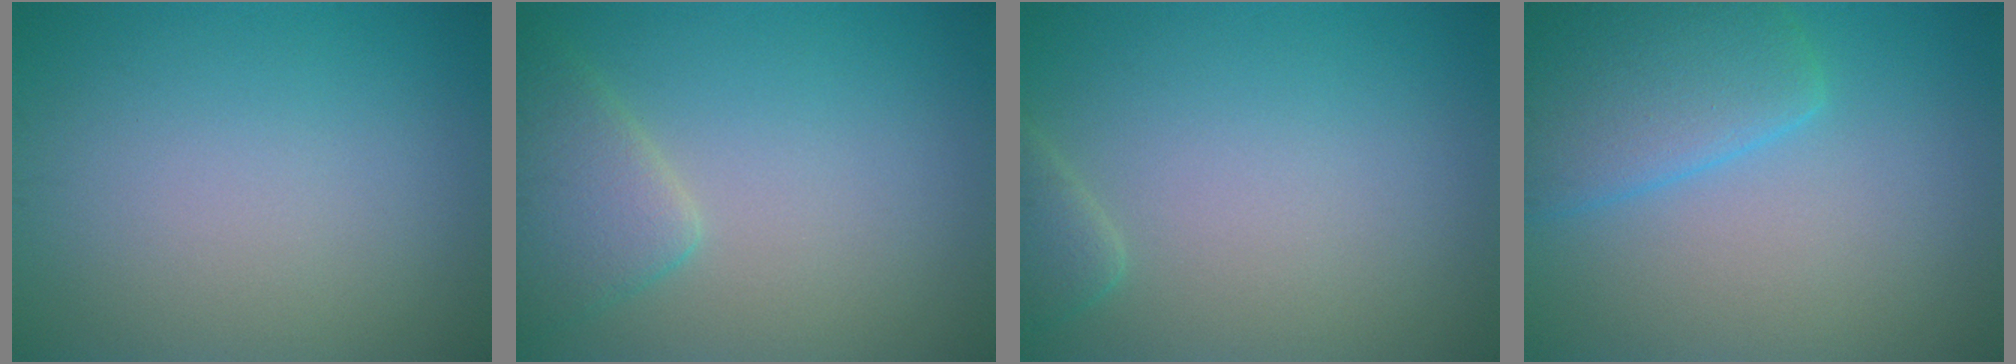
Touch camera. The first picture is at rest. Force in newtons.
{"total": 3.5, "press": 3.4, "slide": 0.4}
{"total": 1.6, "press": 1.6, "slide": 0.2}
{"total": 5.3, "press": 5.3, "slide": 0.2}